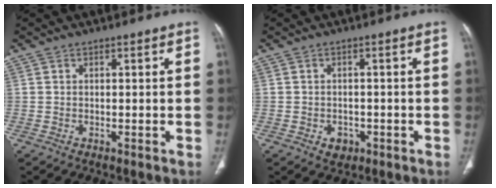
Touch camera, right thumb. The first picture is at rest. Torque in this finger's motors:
{"motor_torque": [0.77, 0.49, 0.45, -0.19, -0.04]}